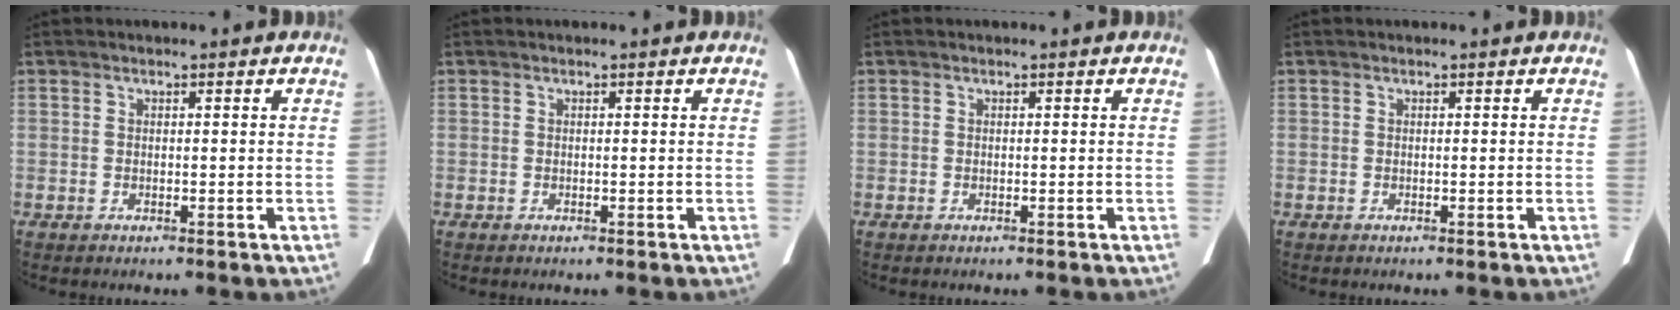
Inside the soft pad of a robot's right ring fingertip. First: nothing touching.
{"total": 0.0}
{"total": 0.0}
{"total": 0.0}